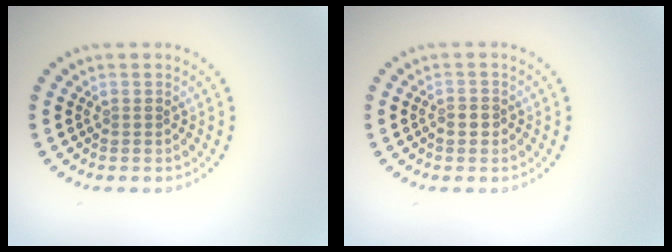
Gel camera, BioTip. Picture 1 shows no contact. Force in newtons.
{"total": 1.3, "press": 1.3, "slide": 0.3}